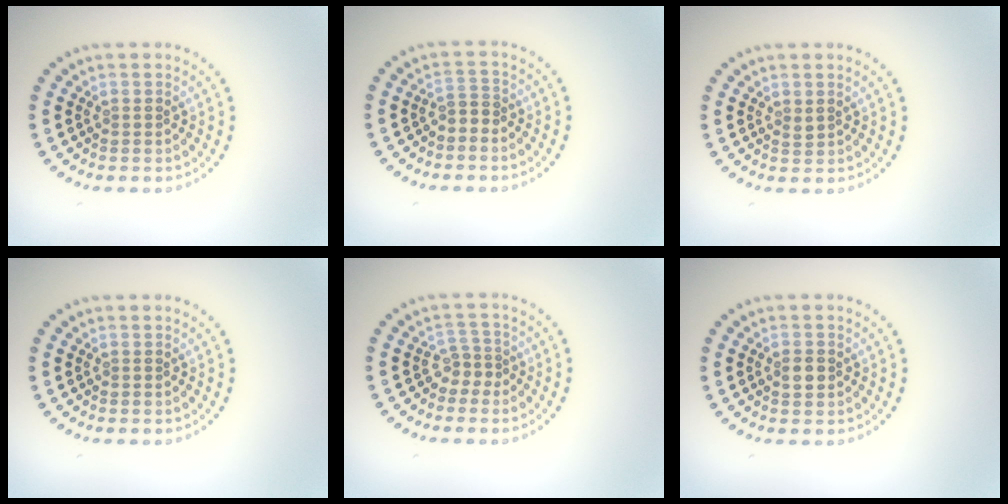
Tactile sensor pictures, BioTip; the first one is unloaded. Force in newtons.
{"total": 1.4, "press": 1.1, "slide": 1.0}
{"total": 0.5, "press": 0.4, "slide": 0.3}
{"total": 0.0}
{"total": 1.6, "press": 1.1, "slide": 1.2}
{"total": 1.5, "press": 1.5, "slide": 0.3}